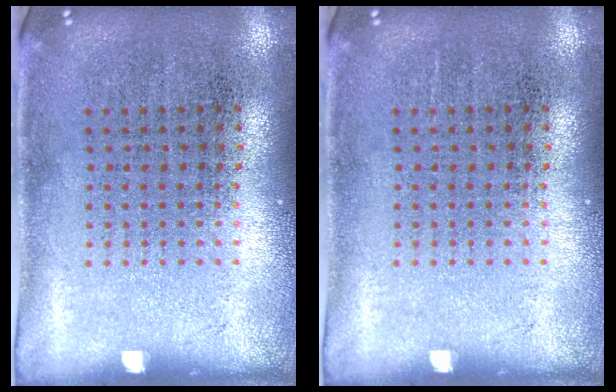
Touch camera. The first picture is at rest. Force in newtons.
{"total": 0.0}